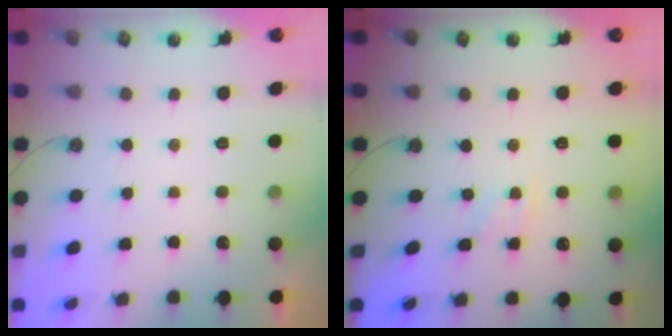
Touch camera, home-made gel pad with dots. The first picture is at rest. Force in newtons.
{"total": 3.5, "press": 3.5, "slide": 0.4}